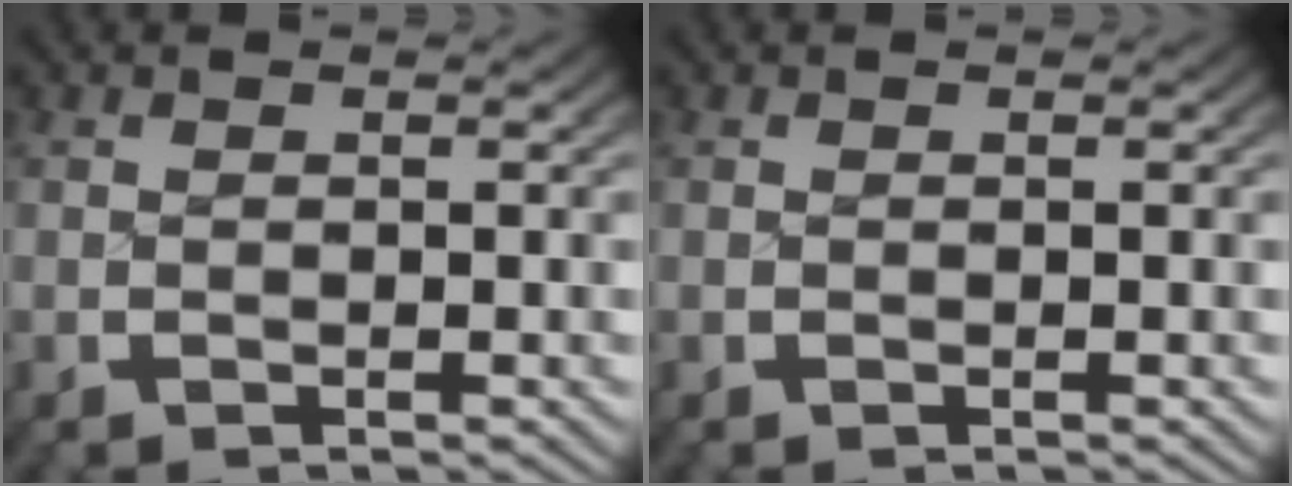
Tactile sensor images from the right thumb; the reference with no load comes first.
{"total": 0.0}